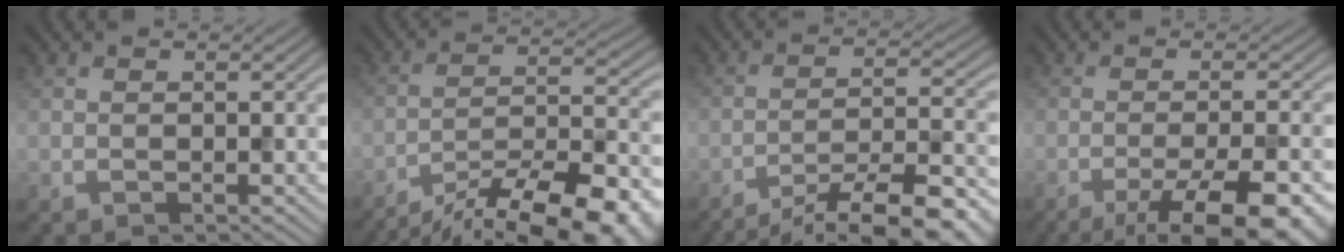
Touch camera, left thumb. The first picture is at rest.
{"total": 18.0, "force": [-14.7, 4.3, 9.4], "torque": [-0.124, -0.009, -0.214]}
{"total": 13.7, "force": [-10.9, 2.5, 7.9], "torque": [-0.128, -0.007, -0.158]}
{"total": 11.8, "force": [-7.2, 2.8, 8.9], "torque": [-0.130, -0.012, -0.090]}